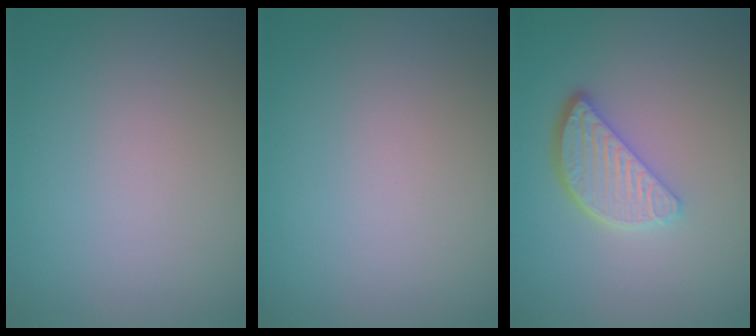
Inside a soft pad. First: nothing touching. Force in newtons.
{"total": 0.0}
{"total": 3.9, "press": 3.2, "slide": 2.2}